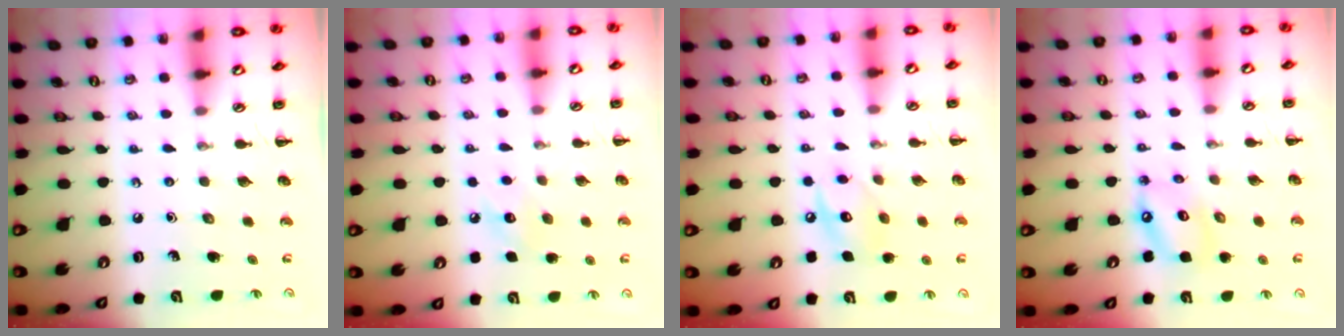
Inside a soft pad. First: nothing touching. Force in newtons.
{"total": 6.9, "press": 6.7, "slide": 1.9}
{"total": 9.1, "press": 9.1, "slide": 0.8}
{"total": 7.3, "press": 7.2, "slide": 1.4}